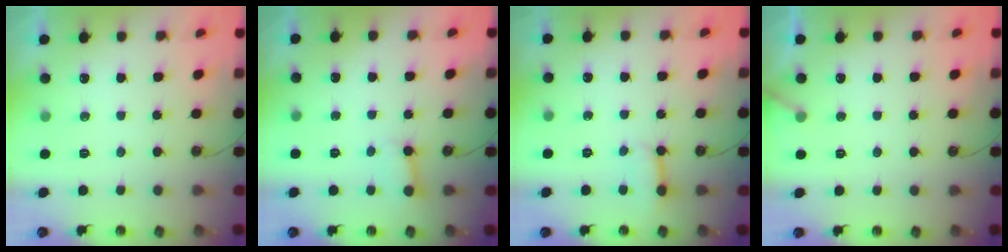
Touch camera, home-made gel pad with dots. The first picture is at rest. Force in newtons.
{"total": 2.7, "press": 2.7, "slide": 0.2}
{"total": 3.0, "press": 2.9, "slide": 0.6}
{"total": 4.0, "press": 4.0, "slide": 0.3}